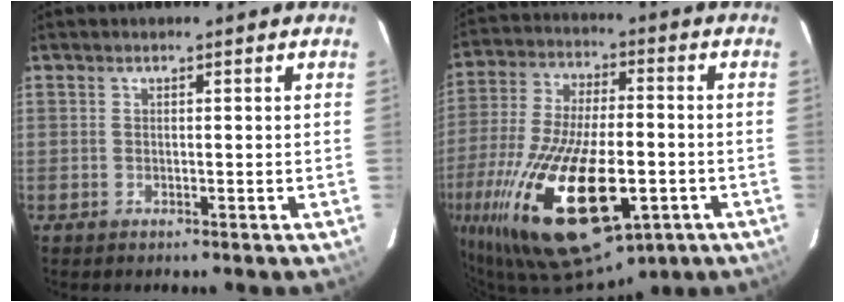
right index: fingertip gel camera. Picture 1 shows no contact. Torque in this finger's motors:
{"motor_torque": [2.14, 0.00, 1.05, 0.21]}